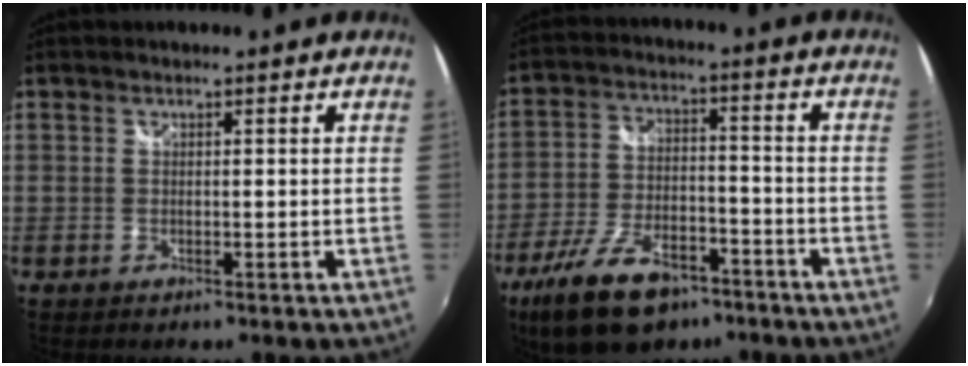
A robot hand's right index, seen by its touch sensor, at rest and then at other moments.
{"total": 16.3, "force": [-10.6, 7.9, 9.5], "torque": [-0.204, -0.017, -0.179]}